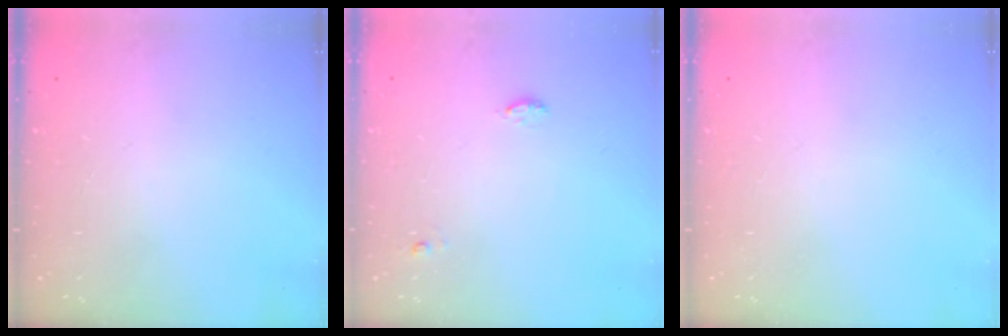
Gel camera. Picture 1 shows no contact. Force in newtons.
{"total": 5.9, "press": 4.3, "slide": 4.1}
{"total": 0.0}